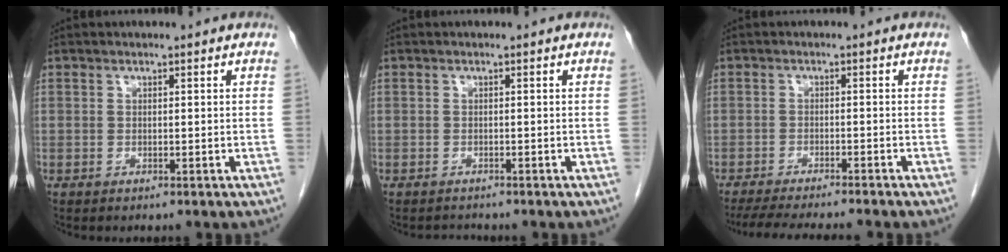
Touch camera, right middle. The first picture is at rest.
{"total": 0.9, "force": [-0.9, 0.1, -0.2], "torque": [0.001, -0.005, -0.013]}
{"total": 10.0, "force": [-8.8, -0.1, 4.7], "torque": [-0.055, -0.015, -0.133]}